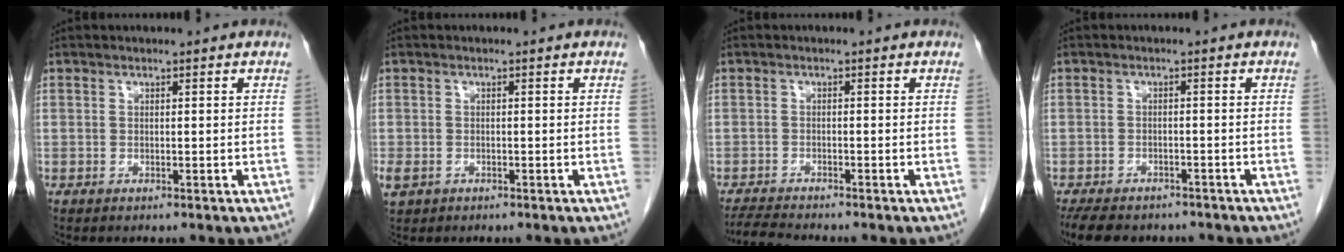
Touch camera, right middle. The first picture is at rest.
{"total": 2.2, "force": [-0.9, 1.7, 1.1], "torque": [-0.028, -0.001, -0.008]}
{"total": 4.1, "force": [-3.9, -0.5, 1.2], "torque": [-0.023, -0.022, -0.069]}
{"total": 10.5, "force": [-8.6, 4.4, 4.1], "torque": [-0.078, -0.007, -0.117]}